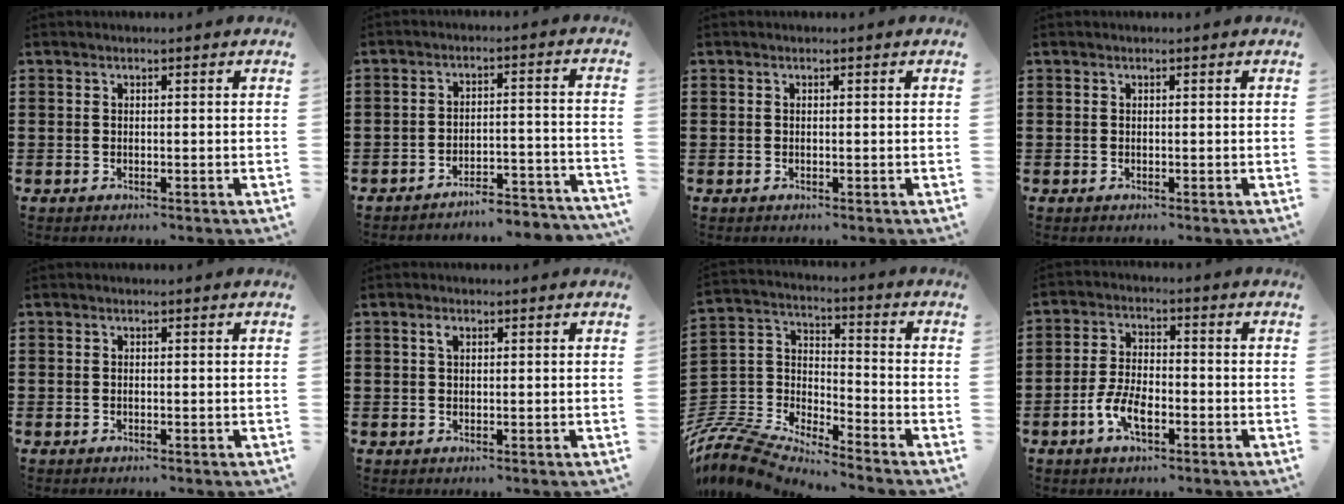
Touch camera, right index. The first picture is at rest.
{"total": 4.8, "force": [-4.7, 0.1, 0.9], "torque": [-0.019, 0.003, -0.096]}
{"total": 0.0}
{"total": 0.0}
{"total": 0.0}
{"total": 1.4, "force": [0.6, 0.7, 1.0], "torque": [-0.023, 0.006, 0.010]}
{"total": 7.3, "force": [-7.1, 1.3, 1.1], "torque": [-0.066, -0.014, -0.158]}
{"total": 5.9, "force": [-2.9, 2.6, 4.4], "torque": [-0.108, -0.004, -0.061]}